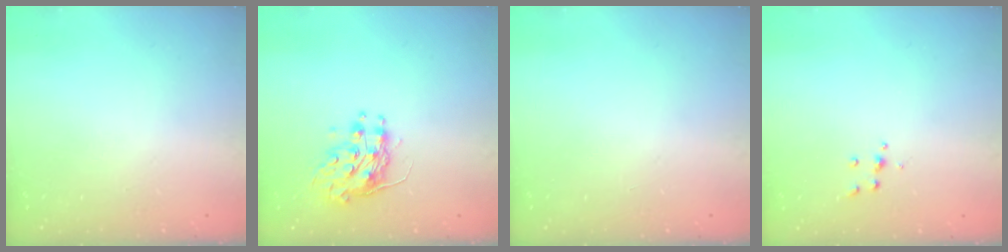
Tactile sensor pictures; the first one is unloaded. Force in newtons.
{"total": 9.2, "press": 9.2, "slide": 0.7}
{"total": 0.0}
{"total": 3.9, "press": 3.8, "slide": 0.4}